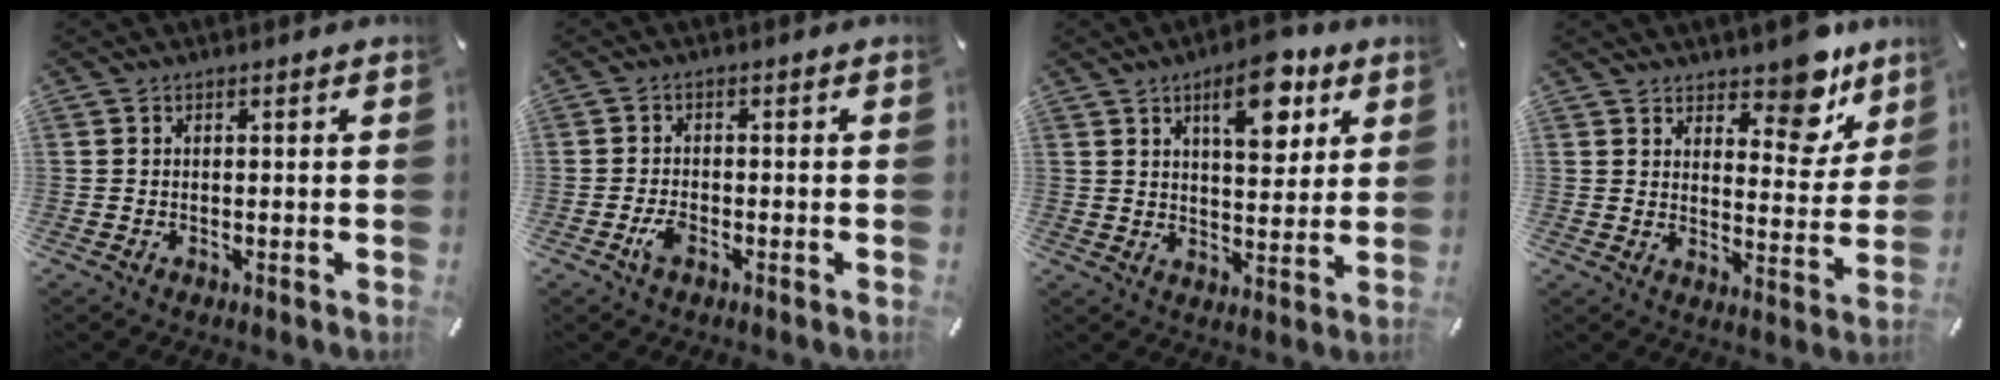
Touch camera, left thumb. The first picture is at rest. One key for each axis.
{"total": 3.2, "fx": -1.6, "fy": 1.6, "fz": 2.2, "tx": -0.051, "ty": 0.001, "tz": -0.030}
{"total": 12.1, "fx": 6.4, "fy": 5.7, "fz": 8.5, "tx": -0.107, "ty": -0.026, "tz": 0.103}
{"total": 10.9, "fx": 8.5, "fy": 4.9, "fz": 4.6, "tx": -0.035, "ty": -0.076, "tz": 0.145}